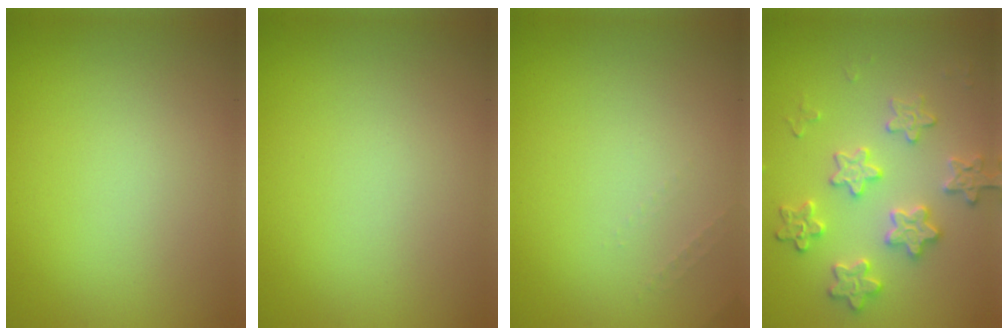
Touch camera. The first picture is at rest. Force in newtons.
{"total": 0.0}
{"total": 0.6, "press": 0.6, "slide": 0.2}
{"total": 3.6, "press": 3.5, "slide": 0.5}